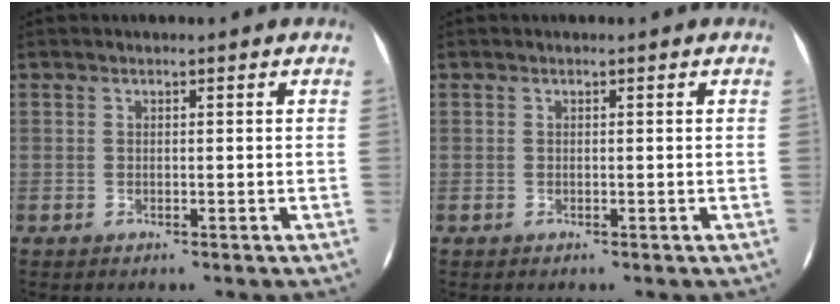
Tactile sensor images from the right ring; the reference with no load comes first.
{"total": 0.0}